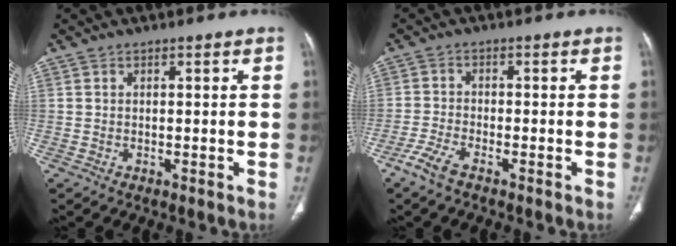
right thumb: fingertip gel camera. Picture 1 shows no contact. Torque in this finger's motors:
{"motor_torque": [2.85, 2.15, 0.15, -0.70, 0.02]}